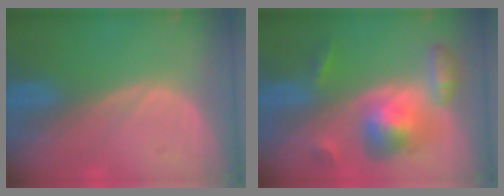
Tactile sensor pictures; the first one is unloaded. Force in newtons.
{"total": 7.9, "press": 7.9, "slide": 0.6}